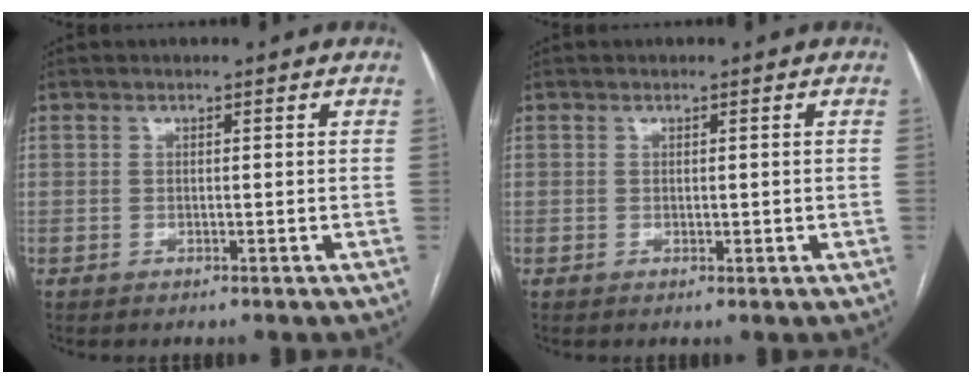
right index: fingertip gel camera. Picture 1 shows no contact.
{"total": 0.8, "force": [0.1, 0.6, 0.6], "torque": [-0.006, -0.001, 0.004]}